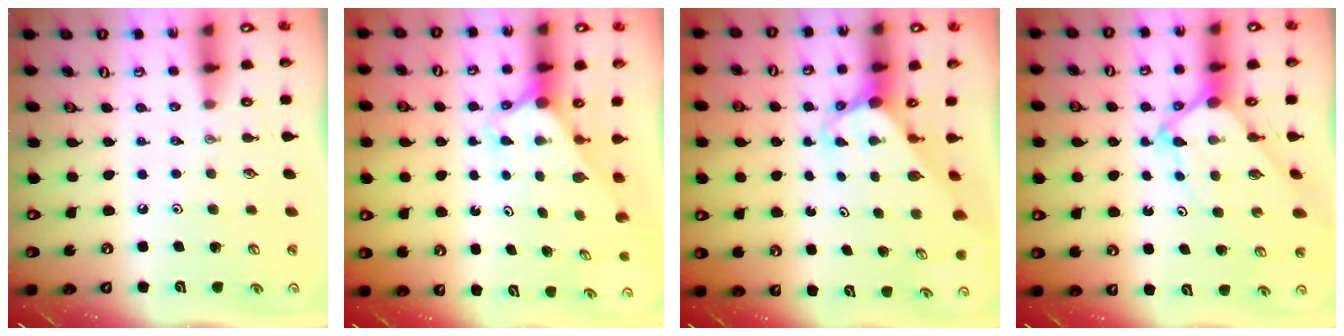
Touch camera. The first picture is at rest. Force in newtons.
{"total": 2.6, "press": 2.6, "slide": 0.2}
{"total": 3.2, "press": 3.2, "slide": 0.2}
{"total": 5.6, "press": 5.6, "slide": 0.6}